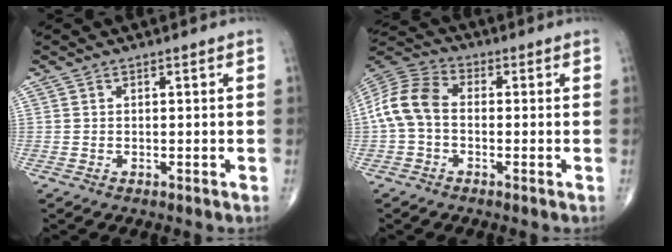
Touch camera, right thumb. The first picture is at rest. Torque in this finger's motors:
{"motor_torque": [-0.07, 0.62, 0.55, -0.51, 0.09]}